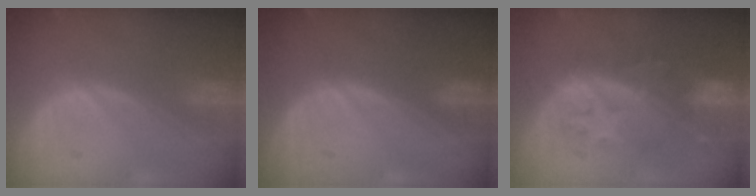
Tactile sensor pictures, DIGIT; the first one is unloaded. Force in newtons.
{"total": 0.0}
{"total": 9.8, "press": 9.0, "slide": 4.1}